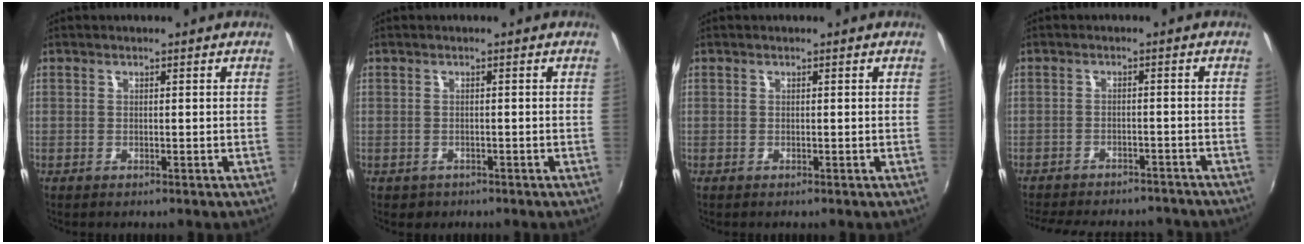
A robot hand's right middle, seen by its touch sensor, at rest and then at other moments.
{"total": 1.6, "force": [-0.8, 1.4, 0.4], "torque": [-0.011, -0.002, -0.008]}
{"total": 0.0}
{"total": 16.1, "force": [-13.9, 5.3, 6.2], "torque": [-0.137, -0.003, -0.183]}